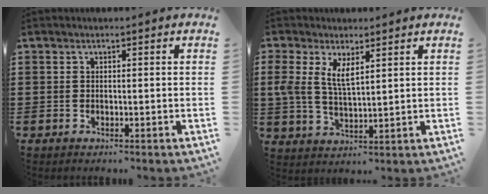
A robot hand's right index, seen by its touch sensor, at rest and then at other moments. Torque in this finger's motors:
{"motor_torque": [0.52, -0.31, 0.51, 0.14]}